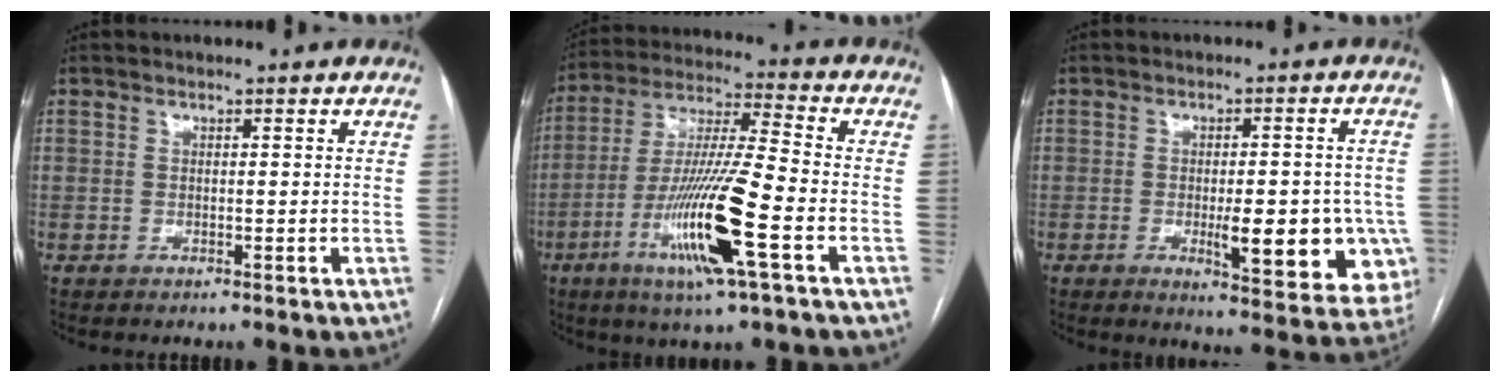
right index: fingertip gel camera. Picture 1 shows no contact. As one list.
[{"total": 16.1, "force": [-6.0, 0.2, 14.9], "torque": [-0.299, -0.017, -0.113]}, {"total": 13.1, "force": [-3.4, 3.8, 12.1], "torque": [-0.108, 0.006, -0.028]}]